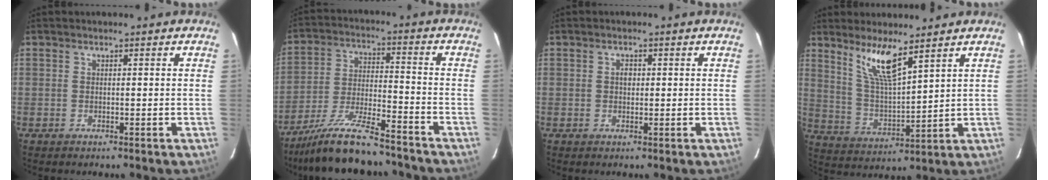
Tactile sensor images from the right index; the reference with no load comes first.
{"total": 15.9, "force": [-13.9, 2.4, 7.5], "torque": [-0.158, -0.023, -0.236]}
{"total": 1.4, "force": [0.1, 1.1, 0.8], "torque": [-0.013, 0.005, 0.001]}
{"total": 9.5, "force": [6.7, 1.2, 6.6], "torque": [-0.123, -0.007, 0.140]}